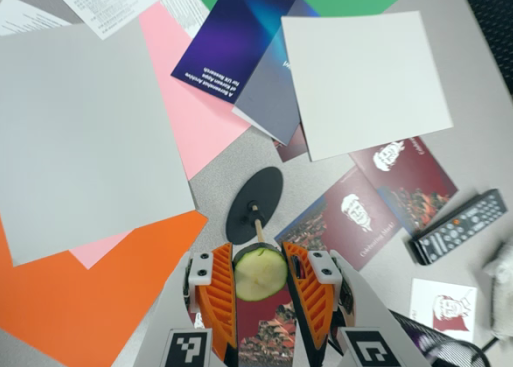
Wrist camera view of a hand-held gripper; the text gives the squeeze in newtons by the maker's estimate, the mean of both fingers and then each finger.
{"total": 11.3, "left": 11.3, "right": 11.3}